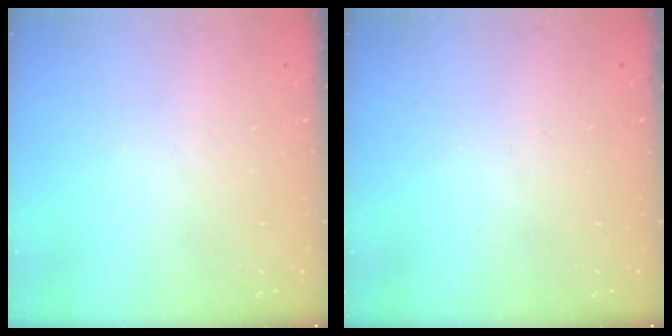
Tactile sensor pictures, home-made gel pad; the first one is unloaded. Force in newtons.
{"total": 0.0}